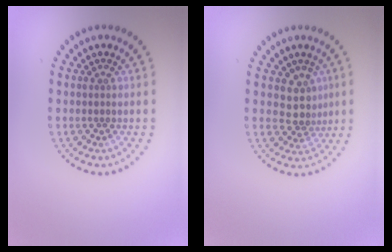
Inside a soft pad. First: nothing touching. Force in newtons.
{"total": 2.8, "press": 2.2, "slide": 1.7}